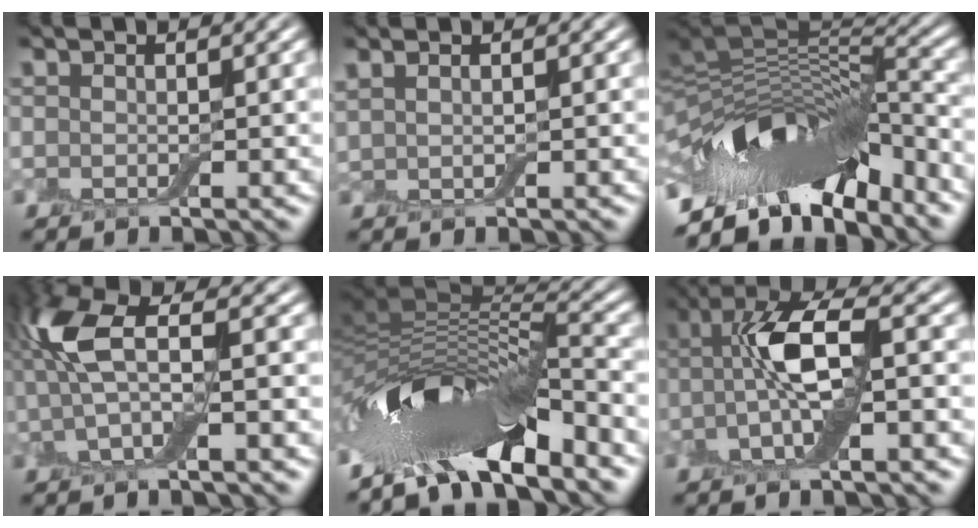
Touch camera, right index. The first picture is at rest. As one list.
[{"total": 1.4, "force": [1.0, 0.7, 0.8], "torque": [-0.004, -0.001, 0.008]}, {"total": 12.6, "force": [-8.2, 4.7, 8.4], "torque": [-0.139, 0.020, -0.136]}, {"total": 6.2, "force": [0.9, 2.4, 5.6], "torque": [-0.130, 0.012, 0.010]}, {"total": 12.4, "force": [-6.3, 4.1, 9.8], "torque": [-0.169, 0.005, -0.105]}, {"total": 6.6, "force": [-0.6, 2.3, 6.1], "torque": [-0.125, 0.014, -0.018]}]